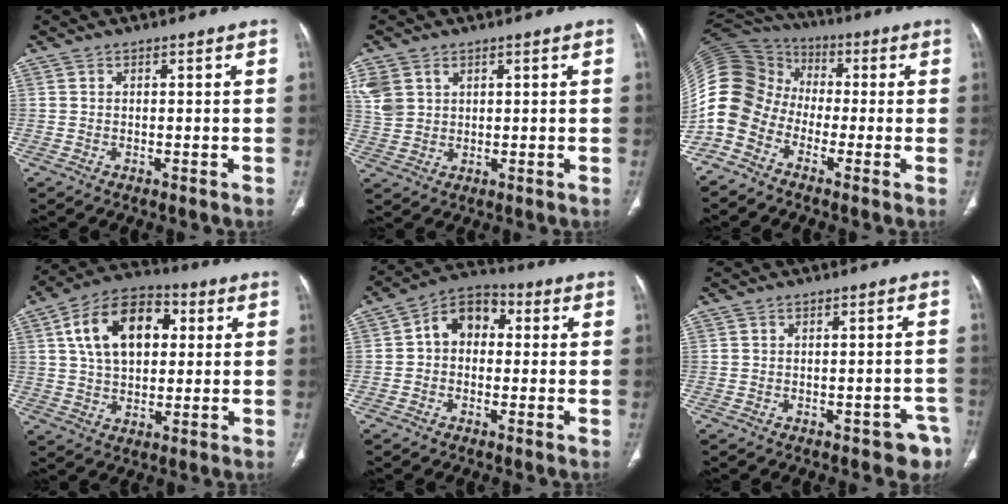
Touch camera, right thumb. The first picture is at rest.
{"total": 6.4, "force": [2.8, 4.8, 3.2], "torque": [-0.065, -0.002, 0.069]}
{"total": 16.5, "force": [-5.7, 13.2, 8.1], "torque": [-0.182, 0.066, -0.120]}
{"total": 15.8, "force": [4.1, 10.0, 11.6], "torque": [-0.177, 0.013, 0.064]}
{"total": 8.3, "force": [0.5, 6.2, 5.4], "torque": [-0.060, 0.028, -0.009]}
{"total": 5.9, "force": [-4.1, 2.9, 3.2], "torque": [-0.014, 0.027, -0.046]}